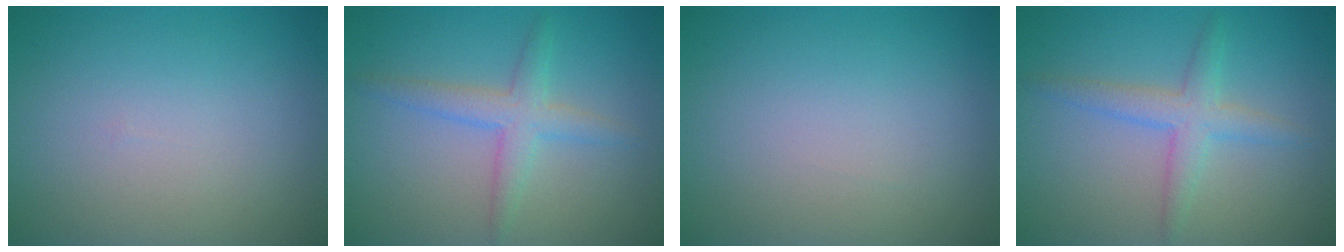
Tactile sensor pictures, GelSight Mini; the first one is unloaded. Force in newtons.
{"total": 2.9, "press": 2.9, "slide": 0.0}
{"total": 0.0}
{"total": 2.9, "press": 2.9, "slide": 0.0}